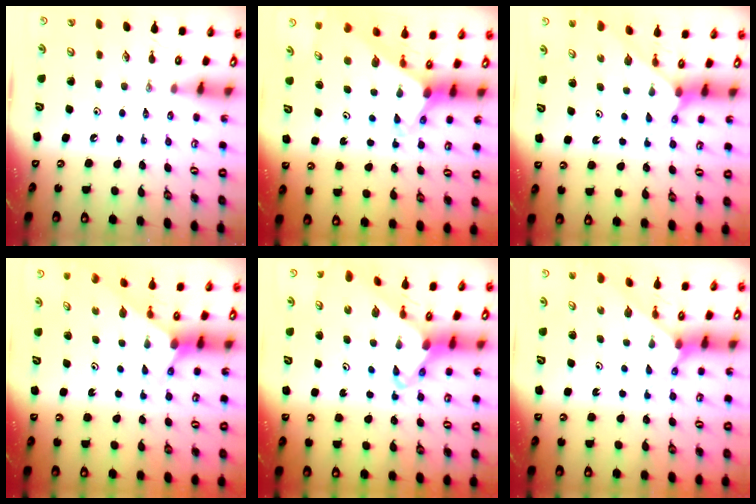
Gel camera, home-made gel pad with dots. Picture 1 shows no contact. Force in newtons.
{"total": 3.6, "press": 3.6, "slide": 0.3}
{"total": 2.3, "press": 2.3, "slide": 0.2}
{"total": 2.6, "press": 2.5, "slide": 0.3}
{"total": 6.1, "press": 6.0, "slide": 0.5}
{"total": 2.4, "press": 2.4, "slide": 0.3}